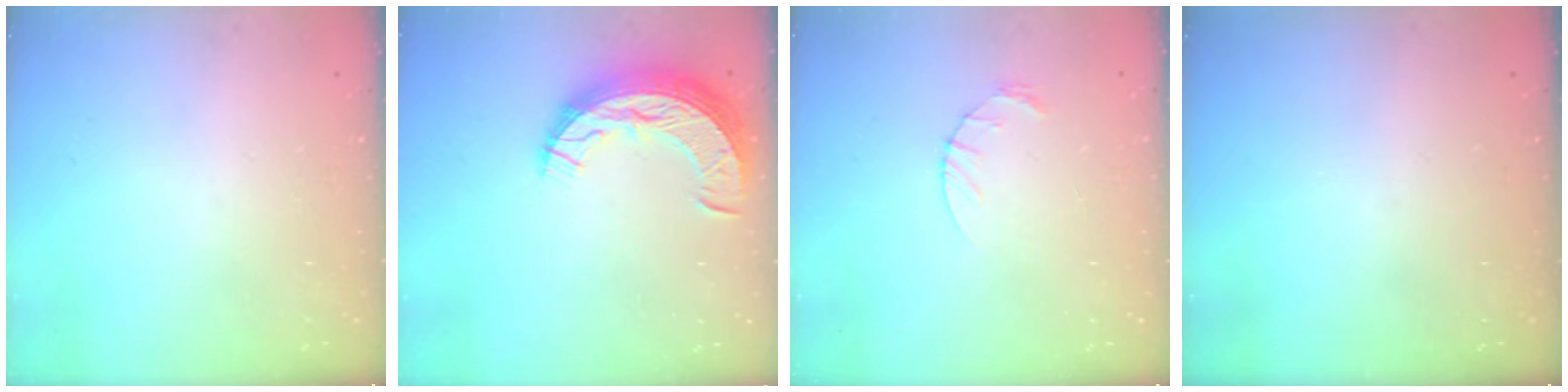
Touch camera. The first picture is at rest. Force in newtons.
{"total": 11.3, "press": 11.2, "slide": 0.9}
{"total": 3.7, "press": 3.6, "slide": 0.5}
{"total": 0.0}